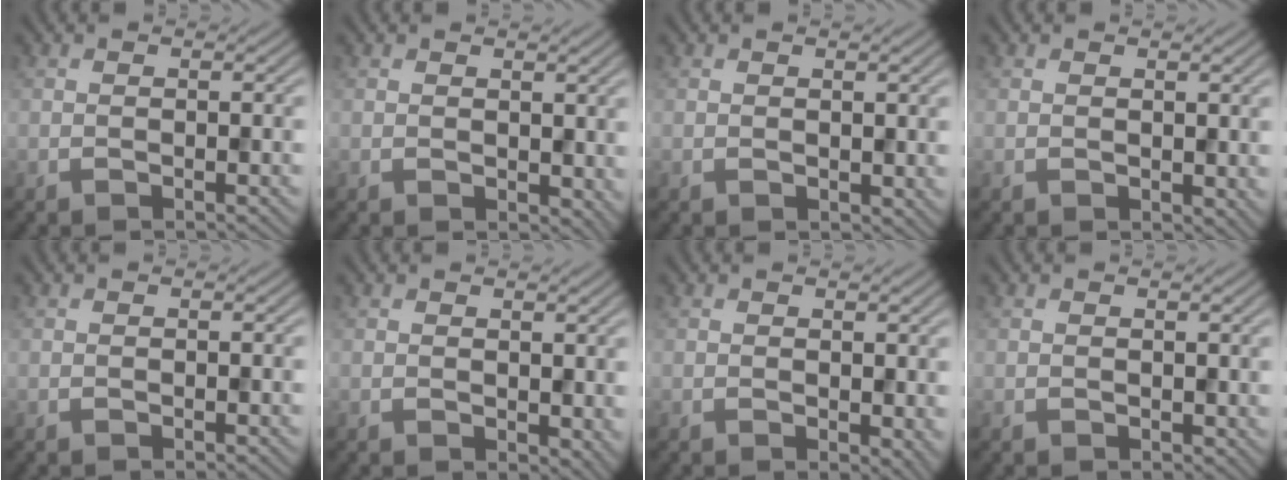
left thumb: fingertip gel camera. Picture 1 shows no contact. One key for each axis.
{"total": 2.4, "fx": 0.9, "fy": 1.7, "fz": 1.4, "tx": -0.026, "ty": -0.007, "tz": 0.018}
{"total": 1.0, "fx": 0.6, "fy": 0.7, "fz": 0.4, "tx": -0.005, "ty": -0.006, "tz": 0.014}
{"total": 1.3, "fx": 0.6, "fy": 0.9, "fz": 0.7, "tx": -0.011, "ty": -0.006, "tz": 0.014}
{"total": 0.0}
{"total": 2.5, "fx": 0.7, "fy": 1.7, "fz": 1.6, "tx": -0.029, "ty": -0.008, "tz": 0.017}
{"total": 2.4, "fx": 0.2, "fy": 1.5, "fz": 1.8, "tx": -0.024, "ty": -0.007, "tz": 0.008}
{"total": 0.7, "fx": 0.5, "fy": 0.5, "fz": 0.2, "tx": -0.003, "ty": -0.005, "tz": 0.010}